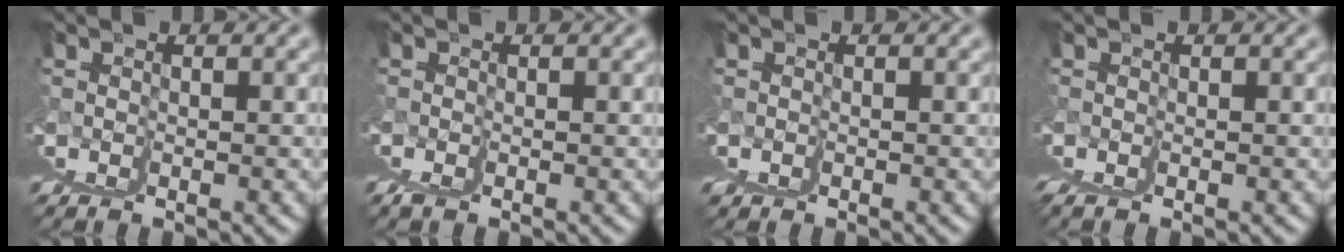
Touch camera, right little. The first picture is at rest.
{"total": 1.1, "force": [-0.3, -0.9, 0.6], "torque": [-0.001, 0.002, -0.002]}
{"total": 0.8, "force": [-0.2, -0.7, -0.4], "torque": [0.008, -0.007, -0.001]}
{"total": 0.8, "force": [0.0, 0.0, 0.8], "torque": [-0.006, 0.003, 0.000]}